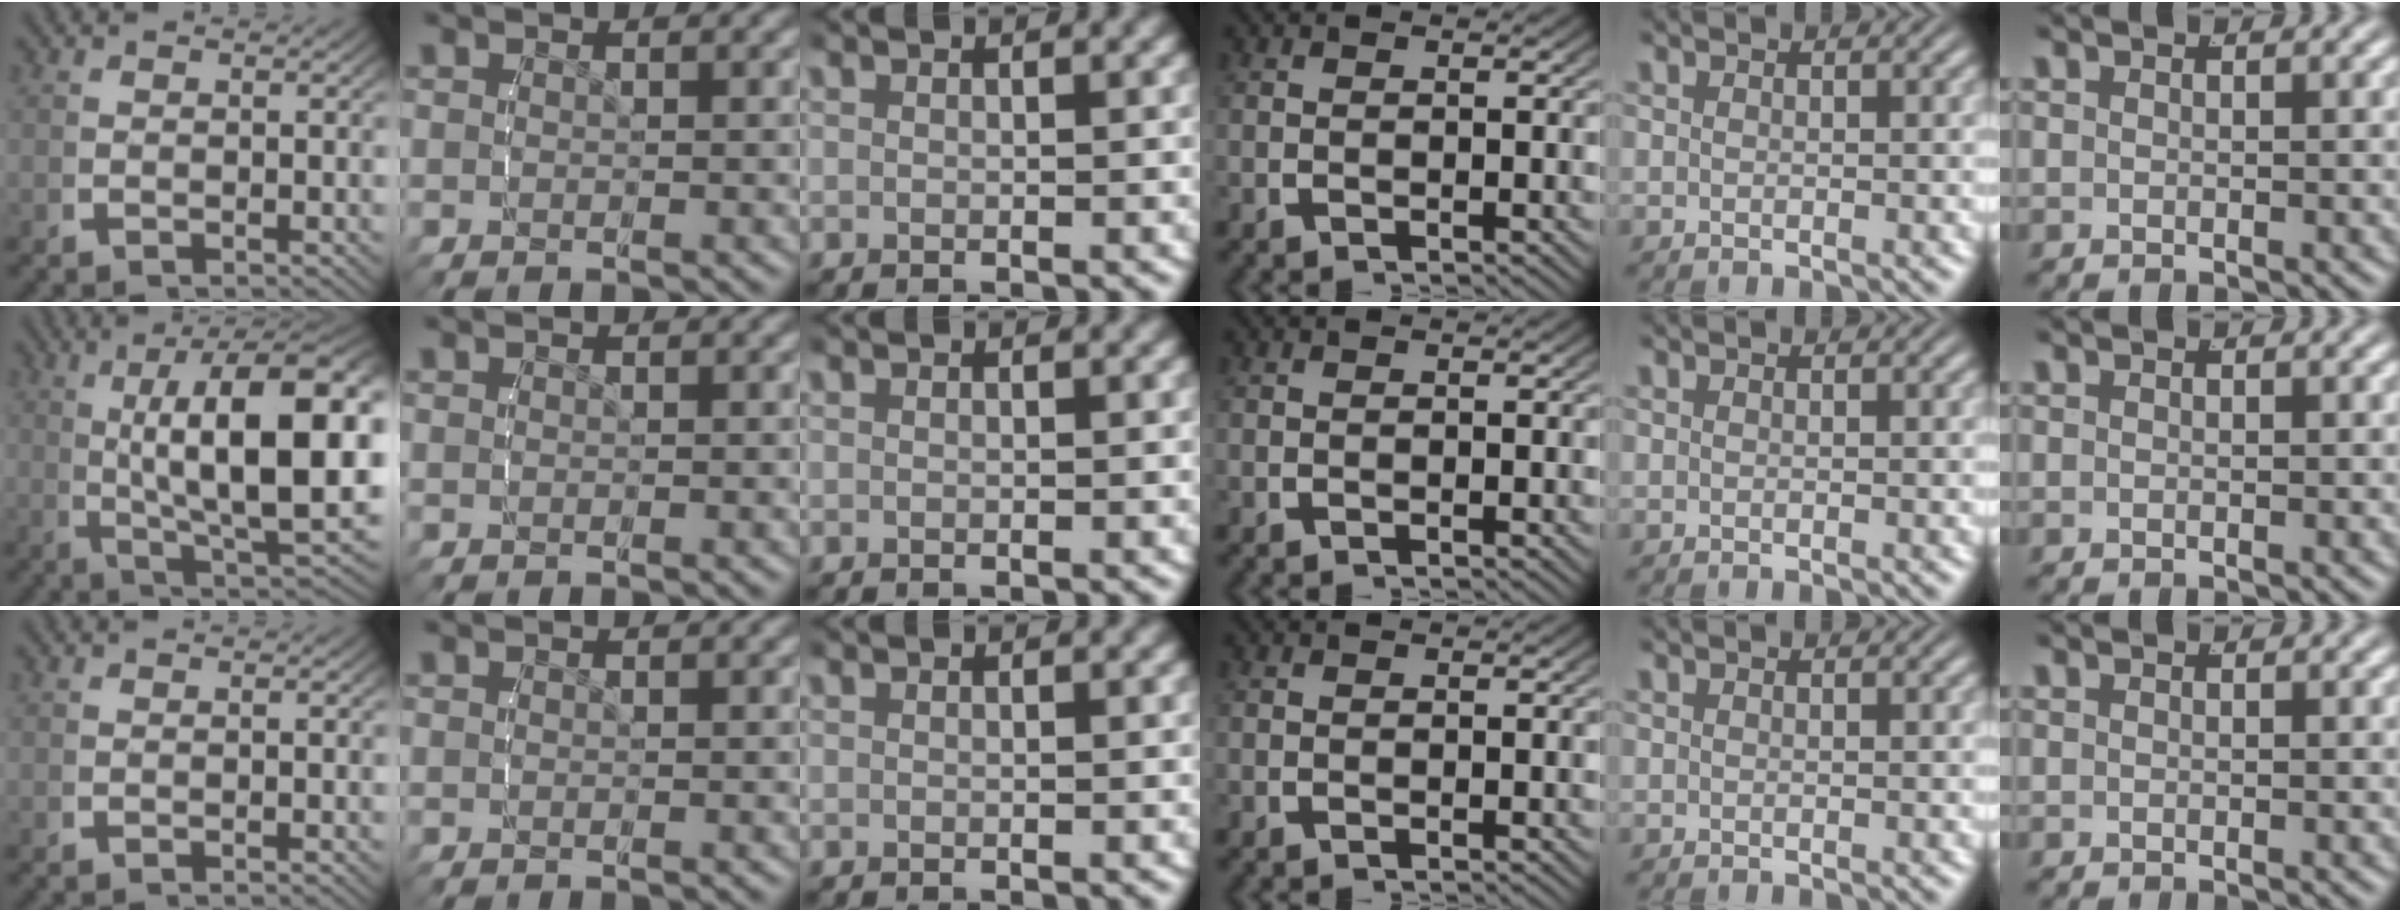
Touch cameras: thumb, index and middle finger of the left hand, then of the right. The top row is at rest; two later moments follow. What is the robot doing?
{"motion": "lift_and_place", "object": "cubes"}